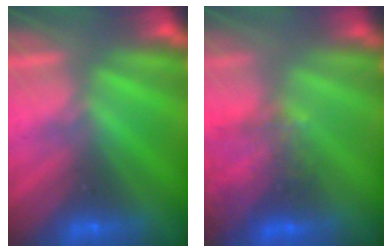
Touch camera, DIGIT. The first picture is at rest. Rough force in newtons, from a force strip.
{"total": 7.7}